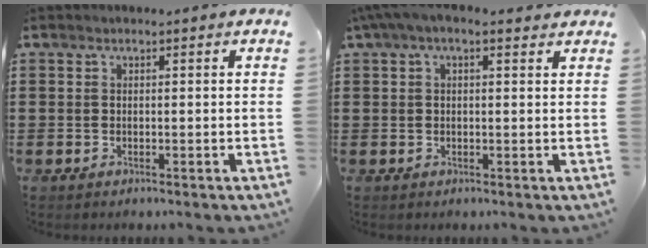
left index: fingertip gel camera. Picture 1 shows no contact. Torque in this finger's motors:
{"motor_torque": [2.14, 0.00, 0.74, 0.21]}